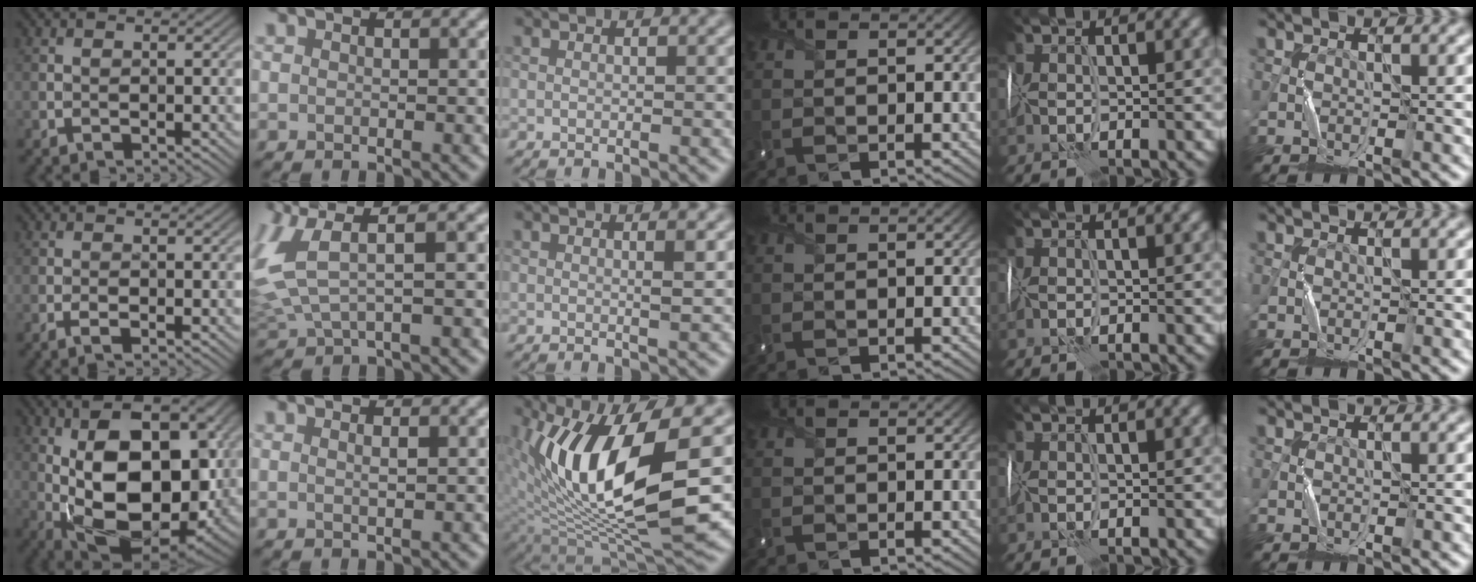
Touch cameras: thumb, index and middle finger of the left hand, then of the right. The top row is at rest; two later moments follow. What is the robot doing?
{"motion": "wrap", "object": "sponge"}